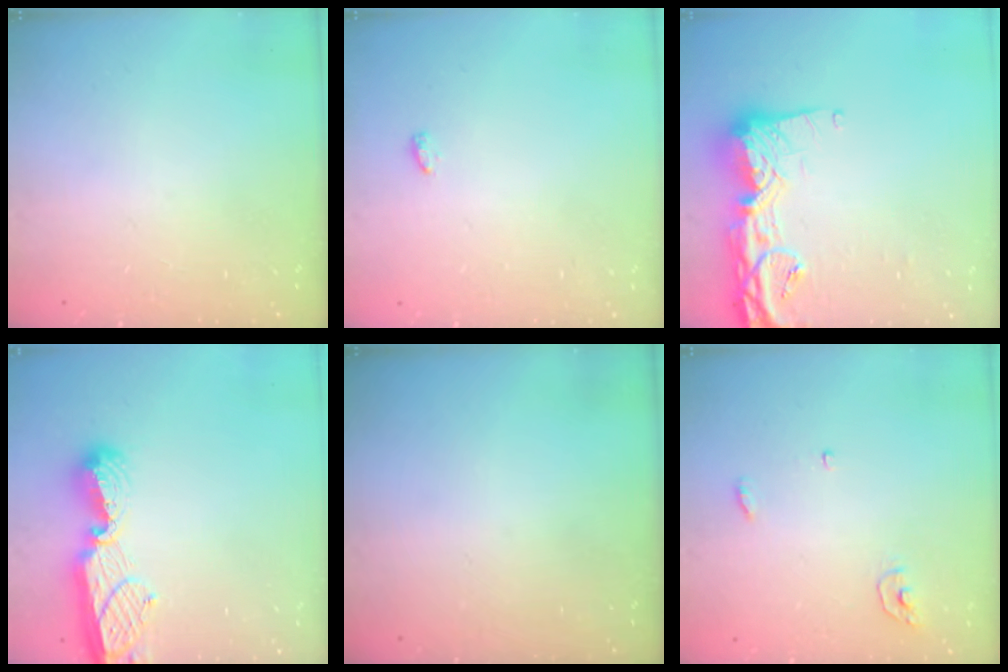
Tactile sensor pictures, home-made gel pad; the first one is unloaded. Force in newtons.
{"total": 6.5, "press": 3.1, "slide": 5.7}
{"total": 16.7, "press": 16.6, "slide": 1.5}
{"total": 10.7, "press": 10.7, "slide": 1.0}
{"total": 0.0}
{"total": 3.8, "press": 3.8, "slide": 0.5}